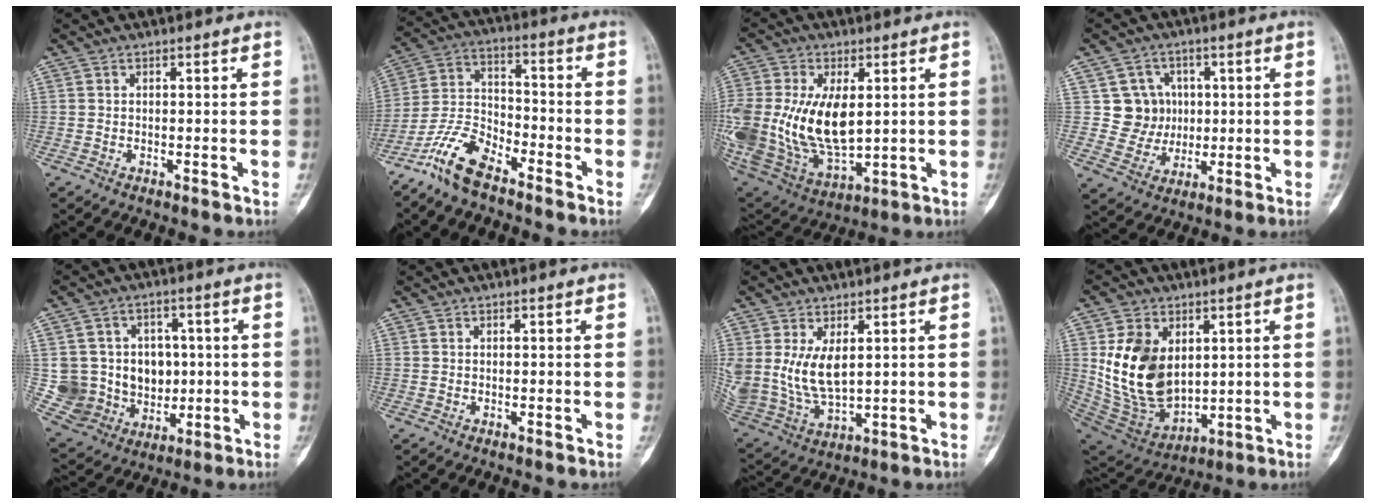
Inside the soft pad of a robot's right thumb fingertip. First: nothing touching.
{"total": 10.5, "force": [-7.8, 3.9, 5.8], "torque": [-0.126, 0.049, -0.162]}
{"total": 25.5, "force": [1.8, 14.9, 20.6], "torque": [-0.457, -0.020, 0.059]}
{"total": 8.0, "force": [1.4, 7.7, 1.5], "torque": [0.019, 0.006, 0.026]}
{"total": 14.3, "force": [0.6, 13.1, 5.6], "torque": [-0.057, 0.018, 0.041]}
{"total": 0.0}
{"total": 11.1, "force": [2.7, 6.1, 8.9], "torque": [-0.177, -0.019, 0.075]}
{"total": 17.0, "force": [3.3, 11.7, 11.9], "torque": [-0.190, -0.025, 0.089]}